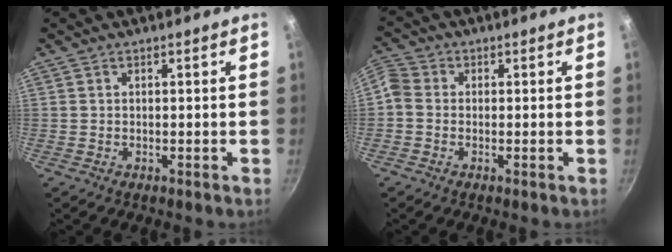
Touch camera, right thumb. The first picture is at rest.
{"total": 5.5, "force": [-0.7, 4.7, 2.7], "torque": [-0.066, 0.018, -0.030]}